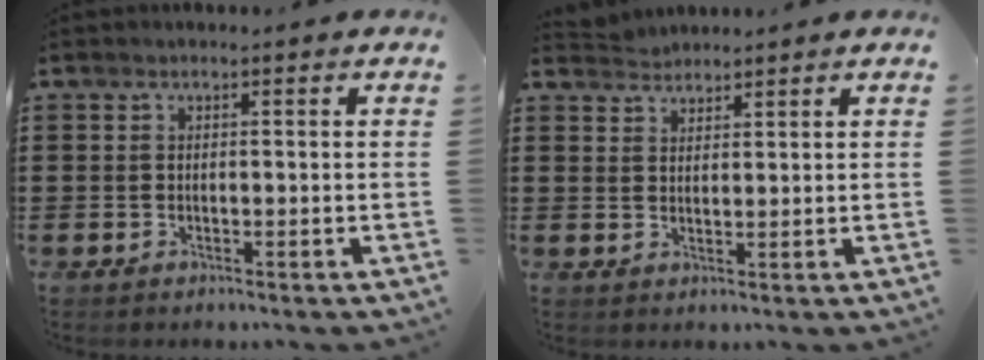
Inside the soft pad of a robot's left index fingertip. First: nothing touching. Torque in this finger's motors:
{"motor_torque": [-0.06, -0.04, -0.07, -0.07]}